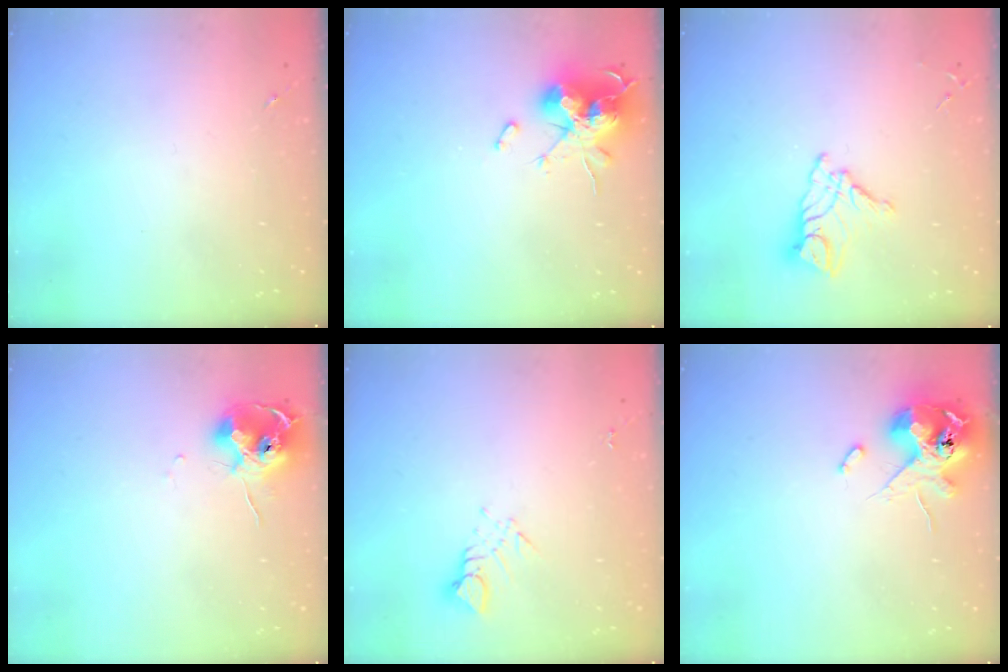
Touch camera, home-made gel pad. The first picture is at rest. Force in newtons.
{"total": 16.4, "press": 16.4, "slide": 0.1}
{"total": 11.3, "press": 11.2, "slide": 1.1}
{"total": 10.6, "press": 10.5, "slide": 0.8}
{"total": 3.8, "press": 3.8, "slide": 0.2}
{"total": 12.7, "press": 12.5, "slide": 2.1}